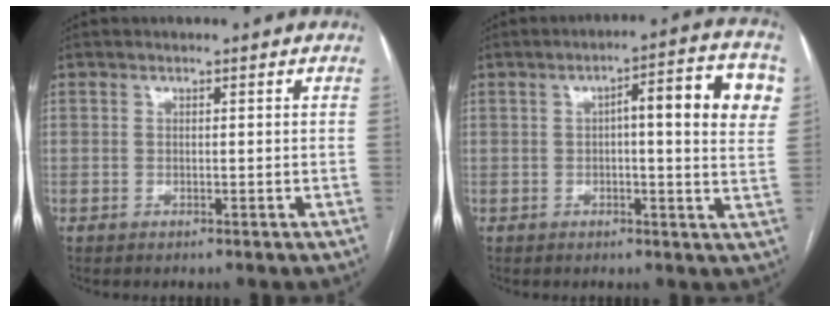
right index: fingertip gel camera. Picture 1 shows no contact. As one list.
[{"total": 11.8, "force": [2.6, 2.0, 11.3], "torque": [-0.143, 0.026, 0.026]}]